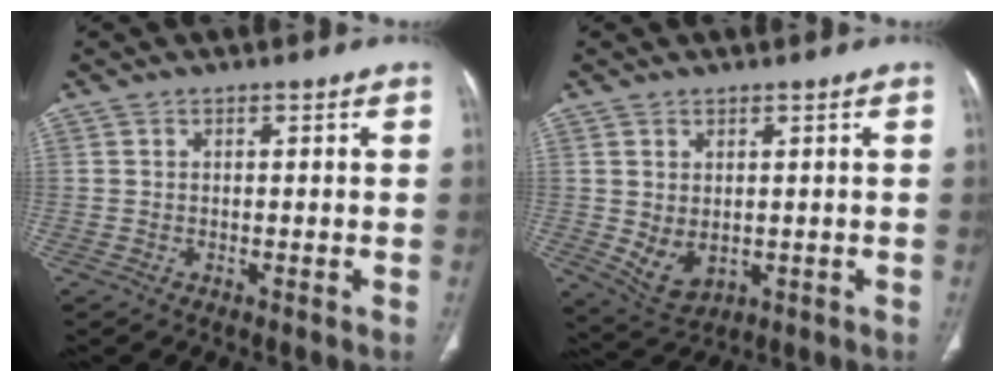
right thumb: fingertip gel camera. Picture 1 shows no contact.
{"total": 5.7, "force": [-0.1, 4.0, 4.2], "torque": [-0.070, -0.010, 0.020]}